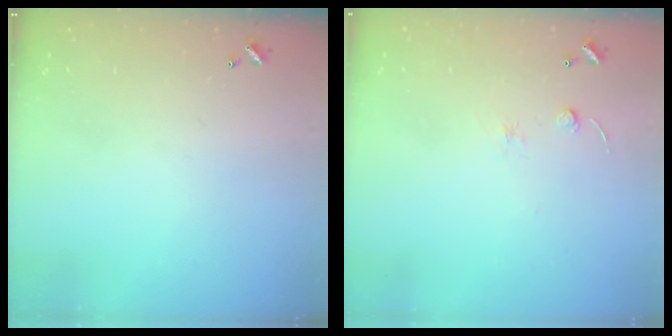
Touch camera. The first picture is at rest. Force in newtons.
{"total": 2.5, "press": 2.4, "slide": 0.8}